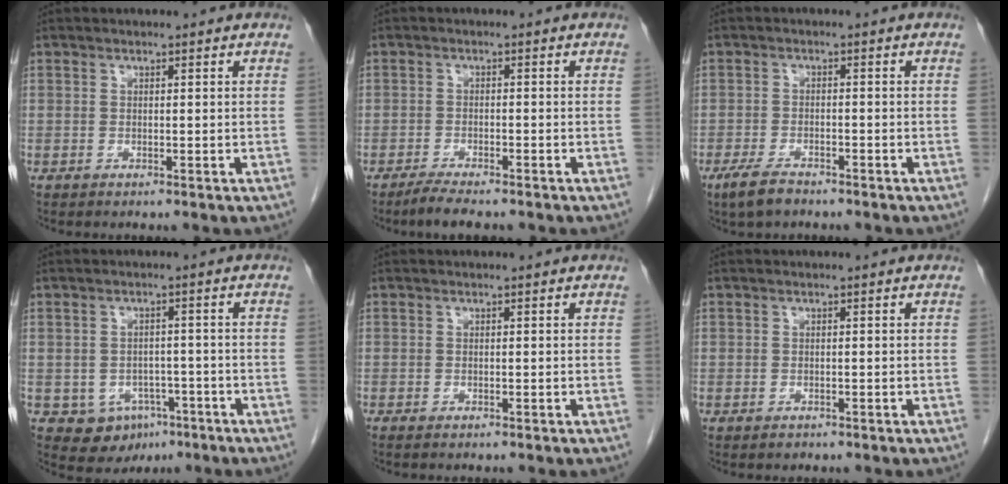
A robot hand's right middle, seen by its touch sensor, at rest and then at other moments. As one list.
[{"total": 3.7, "force": [-3.1, 0.6, 1.9], "torque": [-0.039, -0.008, -0.050]}, {"total": 4.0, "force": [-3.0, 1.2, 2.3], "torque": [-0.053, -0.006, -0.051]}, {"total": 6.0, "force": [-2.9, 4.8, 1.9], "torque": [-0.025, 0.007, -0.028]}, {"total": 0.5, "force": [-0.4, 0.1, 0.3], "torque": [-0.009, -0.002, -0.005]}, {"total": 0.6, "force": [-0.4, 0.5, 0.1], "torque": [-0.004, 0.002, -0.005]}]